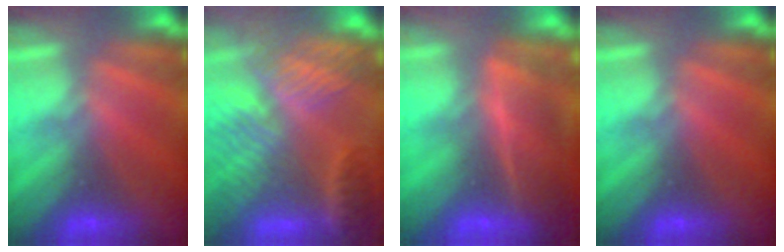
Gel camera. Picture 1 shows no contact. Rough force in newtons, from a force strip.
{"total": 9.7}
{"total": 7.8}
{"total": 0.0}